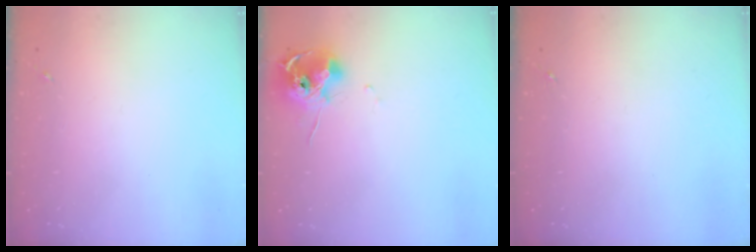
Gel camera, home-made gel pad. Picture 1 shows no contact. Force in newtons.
{"total": 11.7, "press": 11.7, "slide": 0.7}
{"total": 0.0}